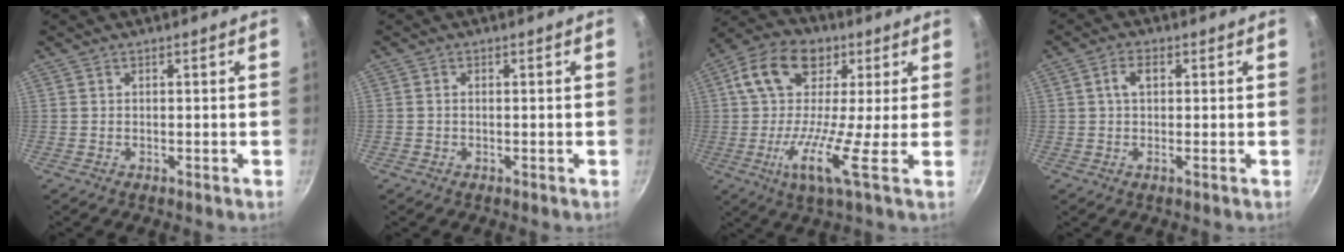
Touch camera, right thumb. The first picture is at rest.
{"total": 0.6, "force": [-0.2, 0.5, 0.3], "torque": [-0.006, 0.003, -0.004]}
{"total": 15.2, "force": [1.4, 7.0, 13.4], "torque": [-0.233, 0.012, -0.011]}
{"total": 3.5, "force": [0.7, 1.8, 2.9], "torque": [-0.057, 0.011, 0.004]}